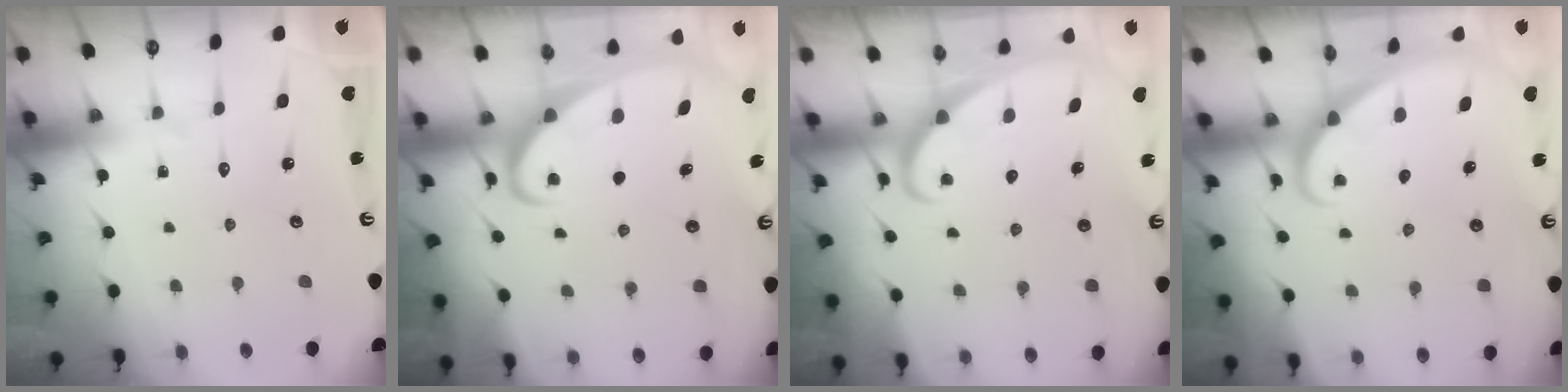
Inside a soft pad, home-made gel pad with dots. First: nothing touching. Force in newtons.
{"total": 2.8, "press": 2.7, "slide": 0.3}
{"total": 1.7, "press": 1.7, "slide": 0.1}
{"total": 1.7, "press": 1.7, "slide": 0.1}